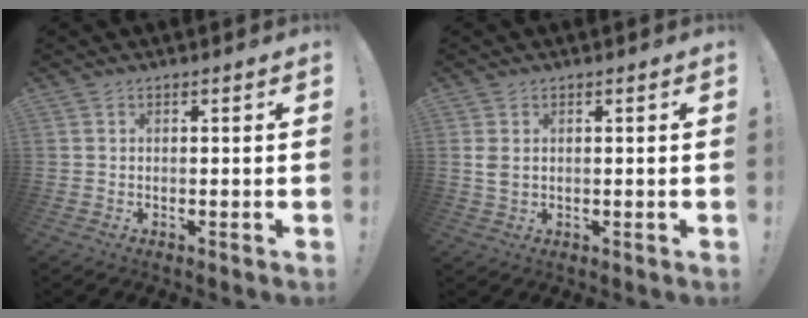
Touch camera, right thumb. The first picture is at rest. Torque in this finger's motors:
{"motor_torque": [0.27, 0.44, 0.02, 0.15, 0.00]}